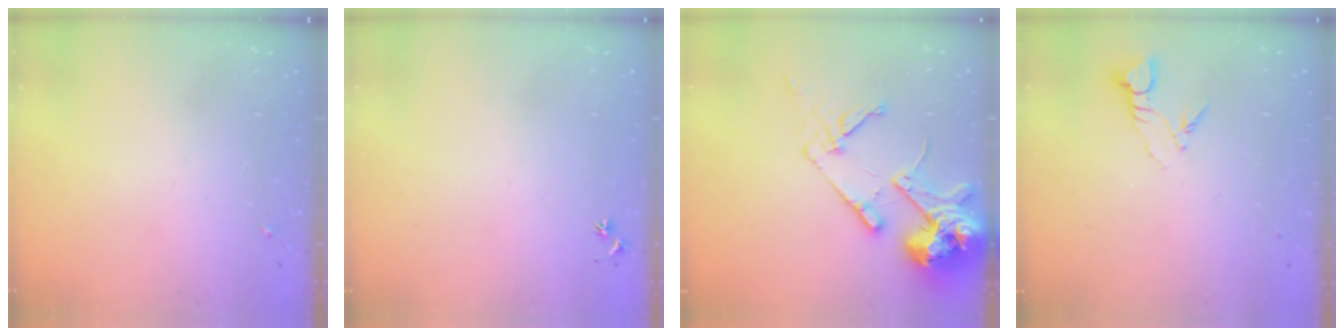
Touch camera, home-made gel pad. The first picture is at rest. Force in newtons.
{"total": 3.0, "press": 2.9, "slide": 0.3}
{"total": 16.6, "press": 16.5, "slide": 2.3}
{"total": 3.8, "press": 3.8, "slide": 0.2}